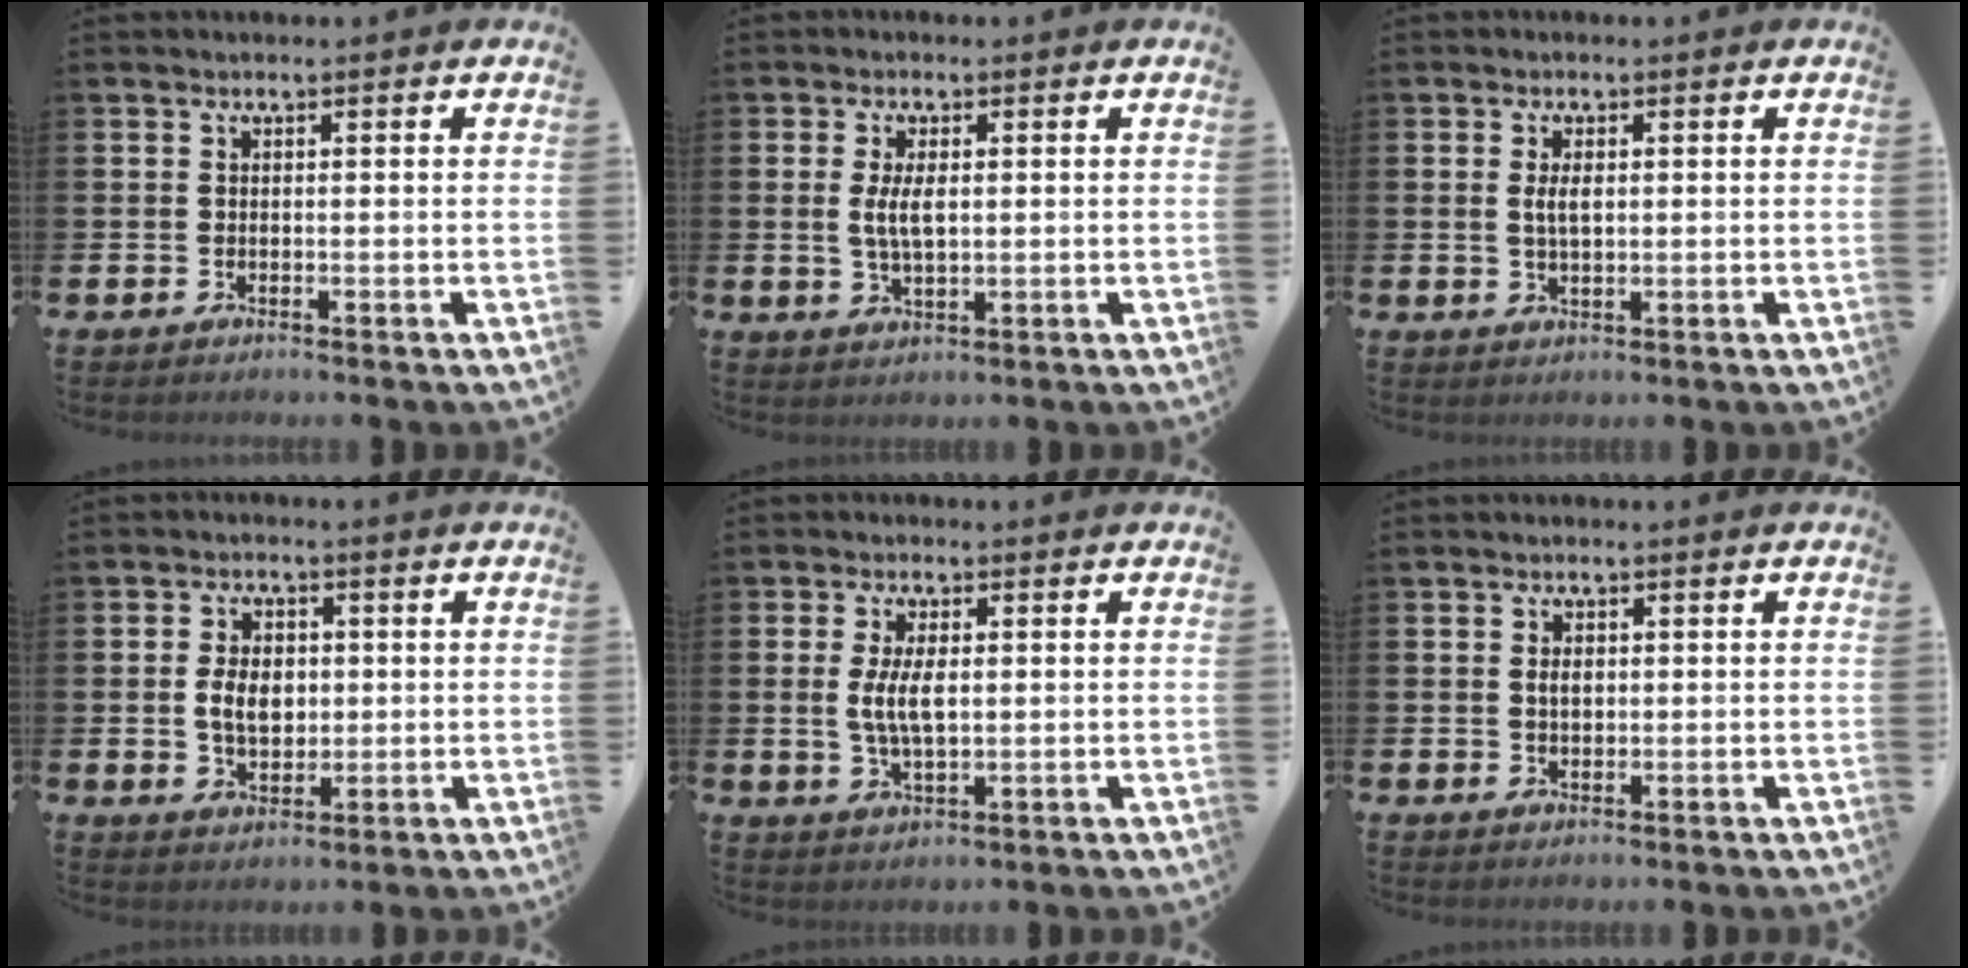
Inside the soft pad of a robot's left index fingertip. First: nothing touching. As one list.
[{"total": 3.8, "force": [0.8, 1.5, 3.4], "torque": [-0.061, 0.003, 0.010]}, {"total": 2.6, "force": [0.6, 1.1, 2.2], "torque": [-0.039, 0.003, 0.007]}, {"total": 4.9, "force": [0.6, 3.3, 3.6], "torque": [-0.059, 0.007, 0.004]}, {"total": 5.0, "force": [0.8, 2.2, 4.5], "torque": [-0.082, 0.004, 0.010]}, {"total": 1.7, "force": [0.4, 1.1, 1.2], "torque": [-0.010, 0.000, 0.003]}]